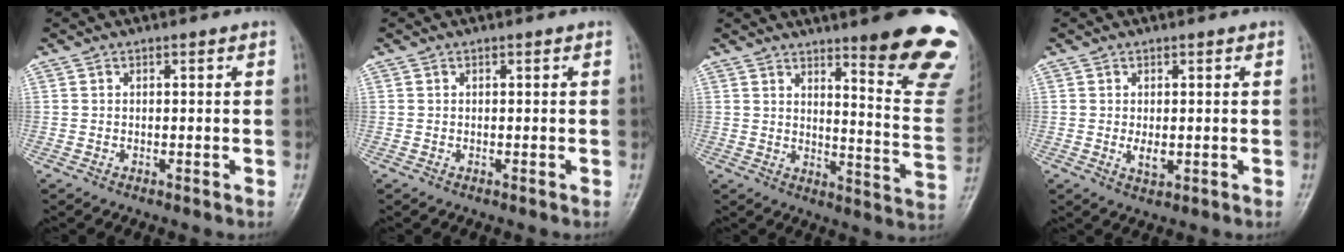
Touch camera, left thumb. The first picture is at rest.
{"total": 0.0}
{"total": 18.5, "force": [12.5, 2.8, 13.4], "torque": [-0.131, -0.090, 0.161]}
{"total": 2.7, "force": [0.0, 1.4, 2.2], "torque": [-0.033, -0.007, 0.006]}